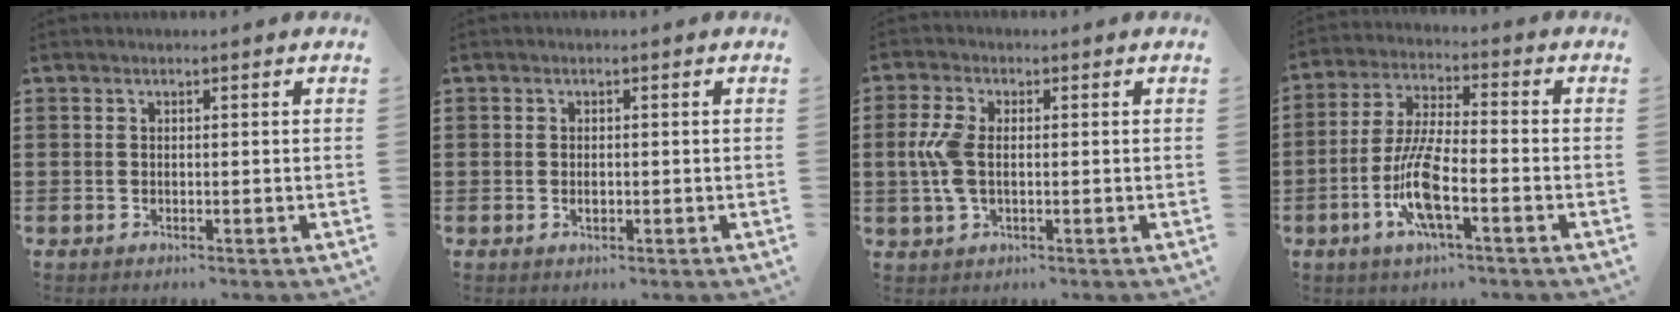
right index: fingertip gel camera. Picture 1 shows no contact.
{"total": 1.1, "force": [-0.2, 0.5, 0.9], "torque": [-0.018, 0.000, -0.004]}
{"total": 5.5, "force": [-0.2, 2.8, 4.7], "torque": [-0.133, -0.009, -0.015]}
{"total": 9.5, "force": [-3.7, 2.4, 8.4], "torque": [-0.191, -0.012, -0.075]}